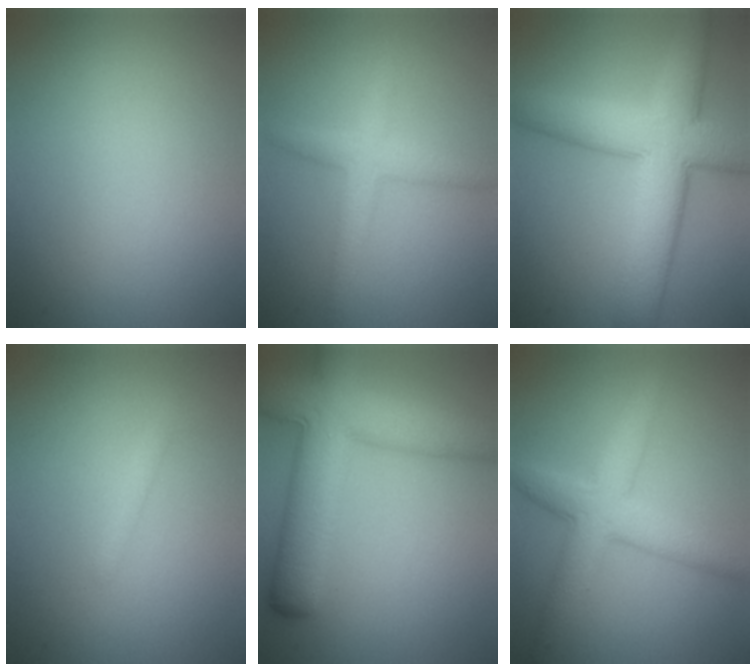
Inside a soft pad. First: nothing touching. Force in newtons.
{"total": 2.9, "press": 2.9, "slide": 0.0}
{"total": 9.1, "press": 9.1, "slide": 0.5}
{"total": 0.9, "press": 0.9, "slide": 0.1}
{"total": 11.2, "press": 11.2, "slide": 0.4}
{"total": 5.3, "press": 5.3, "slide": 0.1}